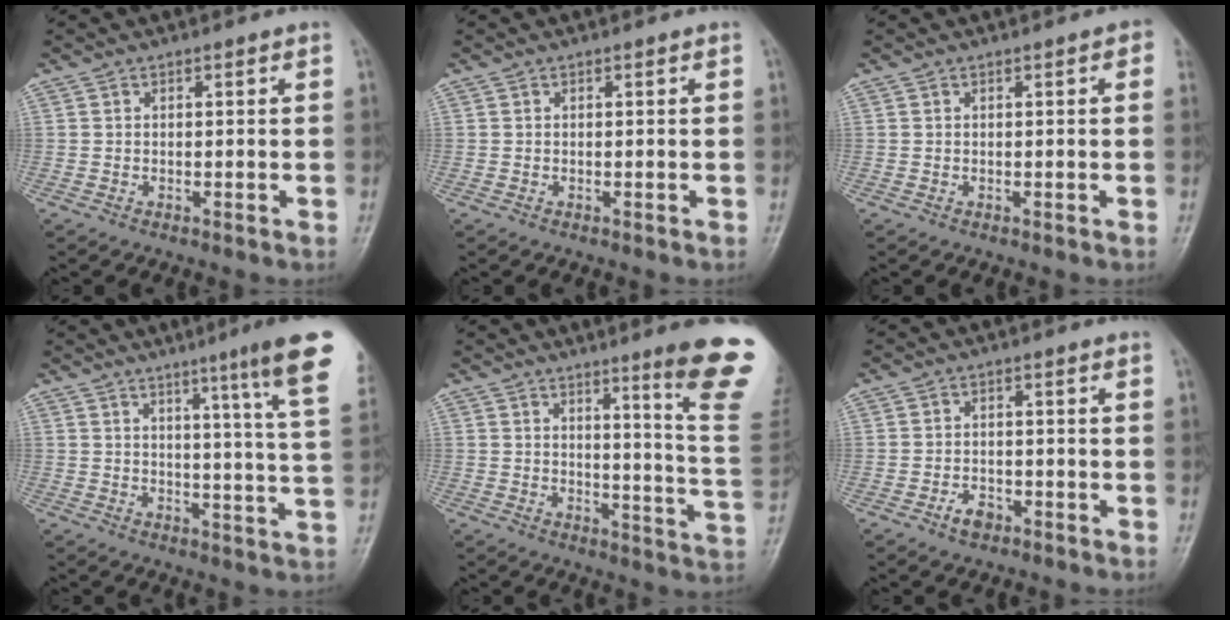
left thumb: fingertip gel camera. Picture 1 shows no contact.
{"total": 0.0}
{"total": 1.4, "force": [0.4, 0.5, 1.3], "torque": [-0.009, 0.003, 0.000]}
{"total": 14.2, "force": [8.2, 0.0, 11.6], "torque": [-0.147, -0.039, 0.093]}
{"total": 15.8, "force": [9.4, 0.4, 12.7], "torque": [-0.138, -0.067, 0.114]}
{"total": 3.1, "force": [-1.9, 2.0, 1.4], "torque": [-0.015, 0.012, -0.031]}